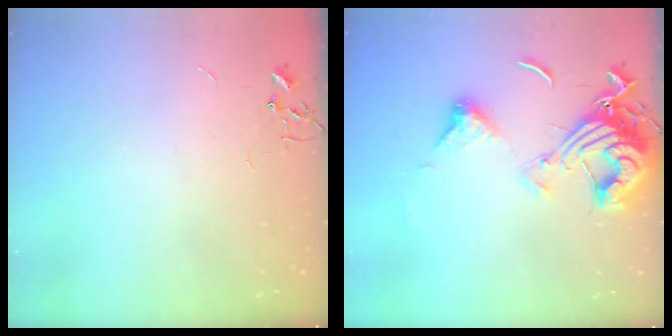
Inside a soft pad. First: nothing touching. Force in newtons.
{"total": 14.8, "press": 14.7, "slide": 1.5}